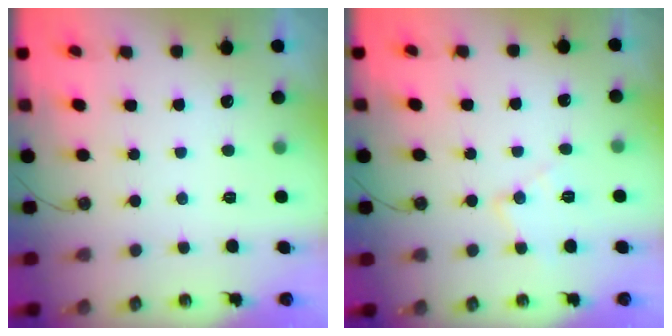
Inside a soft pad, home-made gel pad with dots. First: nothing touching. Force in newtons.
{"total": 8.8, "press": 8.8, "slide": 0.7}